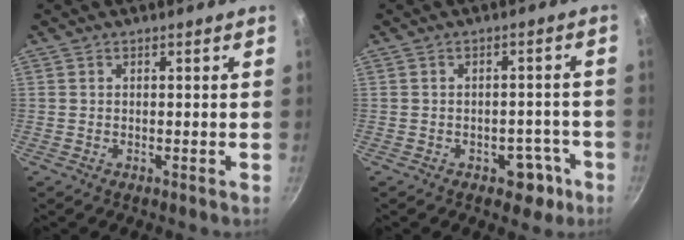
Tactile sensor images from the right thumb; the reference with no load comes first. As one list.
[{"total": 5.3, "force": [-2.9, 3.4, 2.8], "torque": [-0.008, 0.029, -0.032]}]